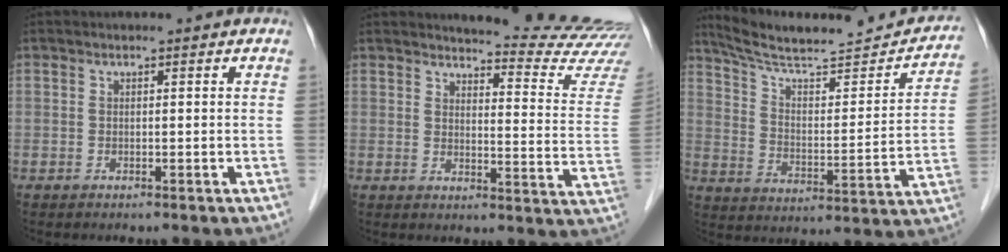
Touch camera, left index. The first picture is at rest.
{"total": 17.3, "force": [17.0, -0.5, 3.3], "torque": [-0.035, -0.142, 0.176]}
{"total": 21.9, "force": [19.8, 2.9, 8.9], "torque": [-0.132, -0.018, 0.282]}